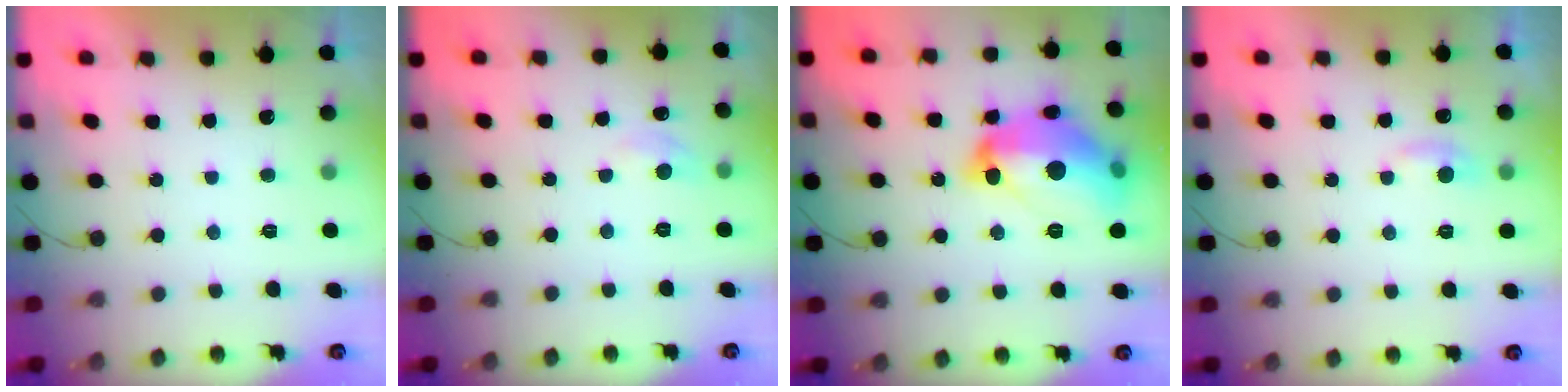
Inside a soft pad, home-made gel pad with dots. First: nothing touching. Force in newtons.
{"total": 4.8, "press": 4.7, "slide": 0.6}
{"total": 20.3, "press": 20.3, "slide": 1.1}
{"total": 4.8, "press": 4.8, "slide": 0.7}